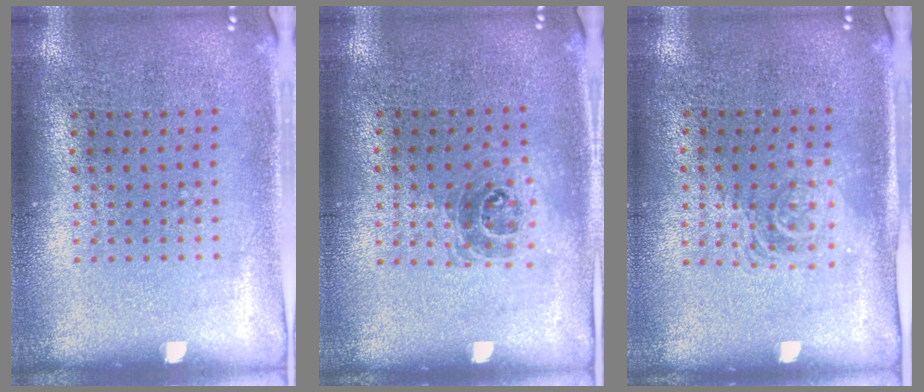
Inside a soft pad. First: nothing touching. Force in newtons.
{"total": 1.1, "press": 1.0, "slide": 0.5}
{"total": 1.4, "press": 1.2, "slide": 0.7}